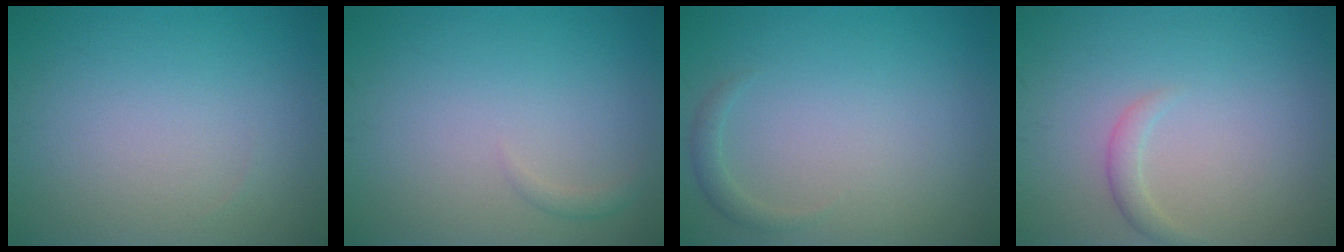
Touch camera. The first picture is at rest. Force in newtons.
{"total": 0.8, "press": 0.8, "slide": 0.0}
{"total": 1.1, "press": 1.1, "slide": 0.2}
{"total": 1.2, "press": 1.2, "slide": 0.0}